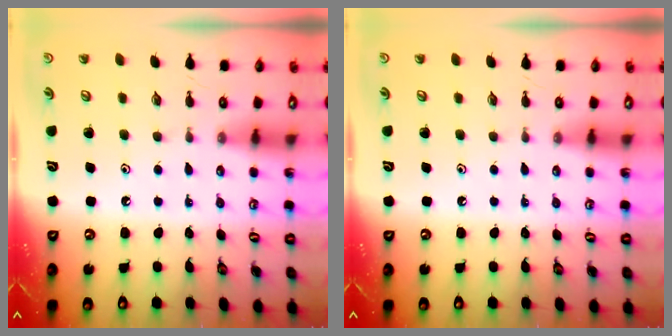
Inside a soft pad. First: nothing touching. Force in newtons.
{"total": 0.0}